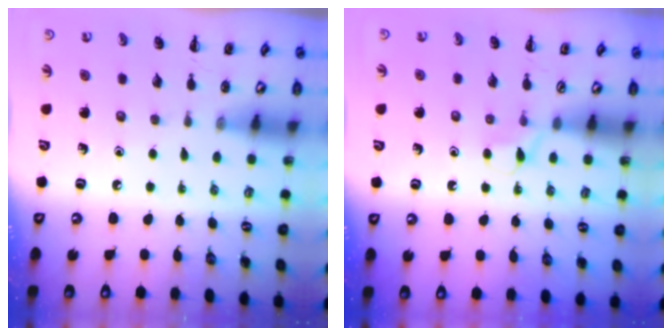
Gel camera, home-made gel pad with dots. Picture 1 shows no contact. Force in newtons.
{"total": 2.8, "press": 2.6, "slide": 1.0}